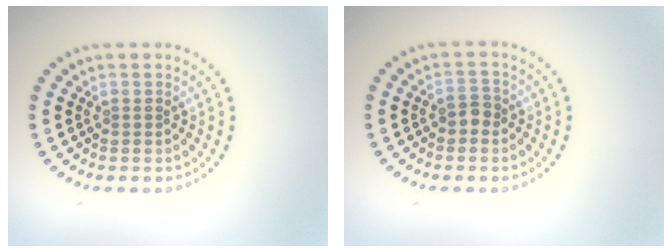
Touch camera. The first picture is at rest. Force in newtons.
{"total": 1.5, "press": 1.4, "slide": 0.5}